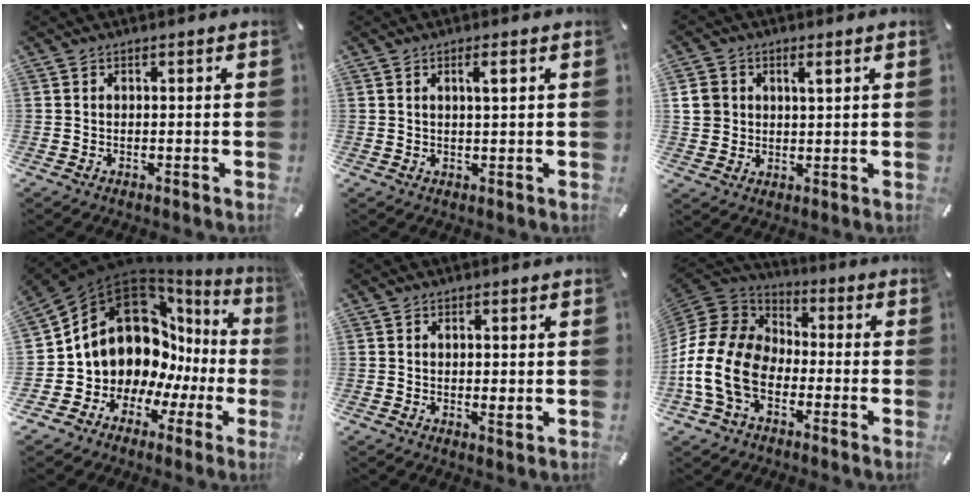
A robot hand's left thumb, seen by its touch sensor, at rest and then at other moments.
{"total": 2.8, "force": [1.0, 0.6, 2.5], "torque": [-0.050, 0.005, 0.015]}
{"total": 5.3, "force": [1.8, 4.4, 2.2], "torque": [-0.048, 0.000, 0.029]}
{"total": 17.0, "force": [4.9, 13.5, 9.0], "torque": [-0.160, -0.064, 0.105]}
{"total": 1.7, "force": [0.6, 0.6, 1.5], "torque": [-0.030, -0.002, 0.011]}
{"total": 16.6, "force": [-6.1, 11.8, 9.9], "torque": [-0.220, 0.030, -0.113]}